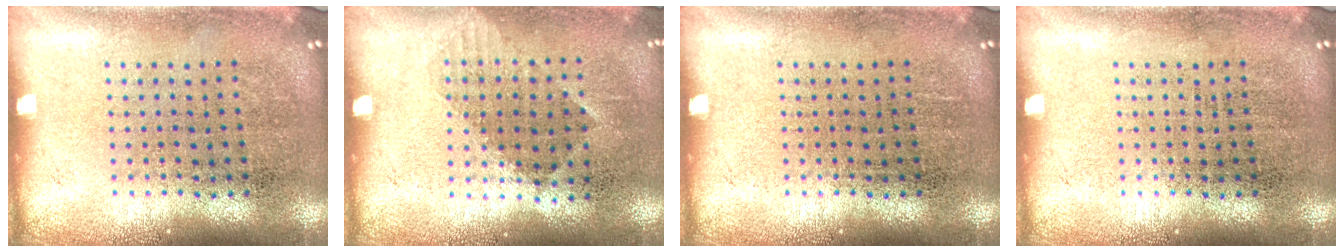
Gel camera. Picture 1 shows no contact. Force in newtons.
{"total": 0.9, "press": 0.7, "slide": 0.6}
{"total": 0.0}
{"total": 0.0}